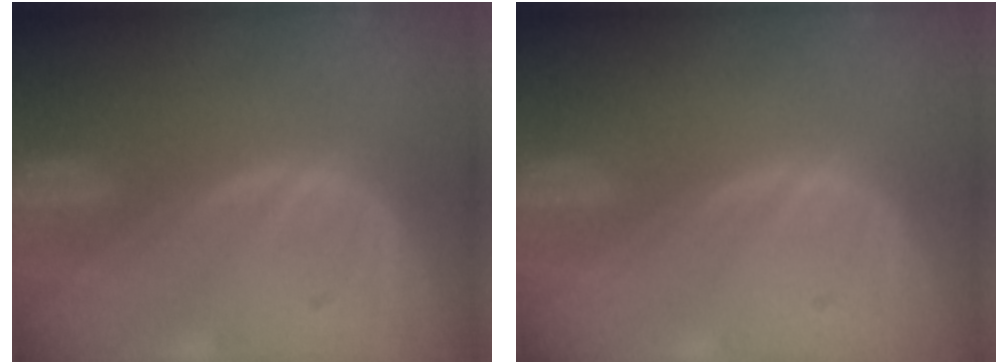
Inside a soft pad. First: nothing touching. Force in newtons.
{"total": 0.0}